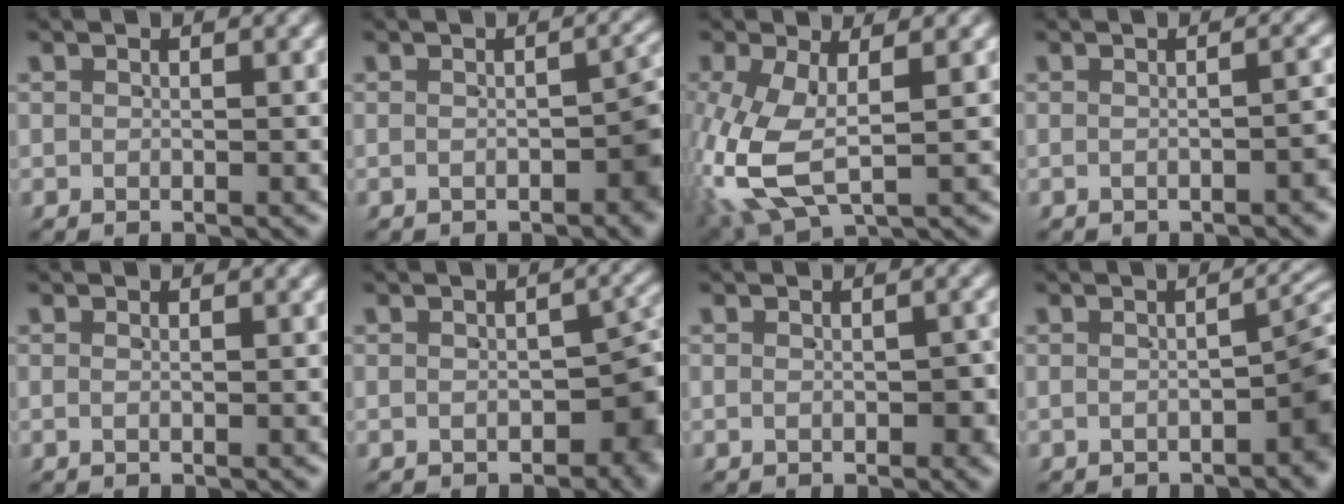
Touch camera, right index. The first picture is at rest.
{"total": 3.2, "force": [-1.1, 1.4, 2.7], "torque": [-0.024, -0.003, -0.017]}
{"total": 7.2, "force": [-1.0, 4.5, 5.6], "torque": [-0.166, -0.034, 0.004]}
{"total": 1.3, "force": [-1.0, 0.0, 0.8], "torque": [-0.015, 0.008, -0.021]}
{"total": 0.0}
{"total": 4.8, "force": [-1.9, 2.8, 3.4], "torque": [-0.022, -0.004, -0.026]}
{"total": 1.4, "force": [-0.7, 0.9, 0.8], "torque": [-0.014, -0.006, -0.008]}
{"total": 3.9, "force": [-1.4, 1.3, 3.4], "torque": [-0.037, 0.006, -0.024]}